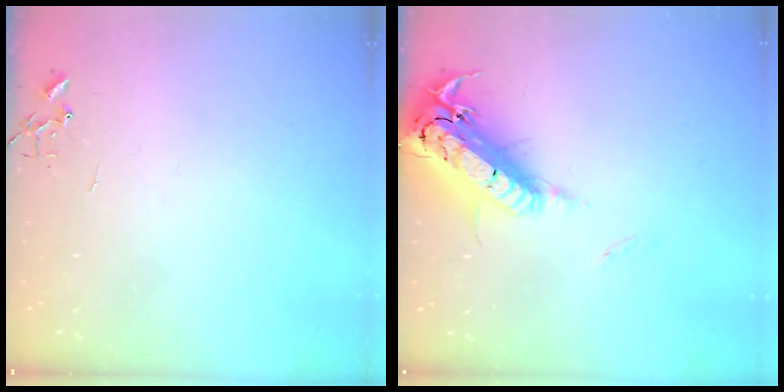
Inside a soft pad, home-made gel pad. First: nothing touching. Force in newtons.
{"total": 22.8, "press": 22.3, "slide": 4.6}